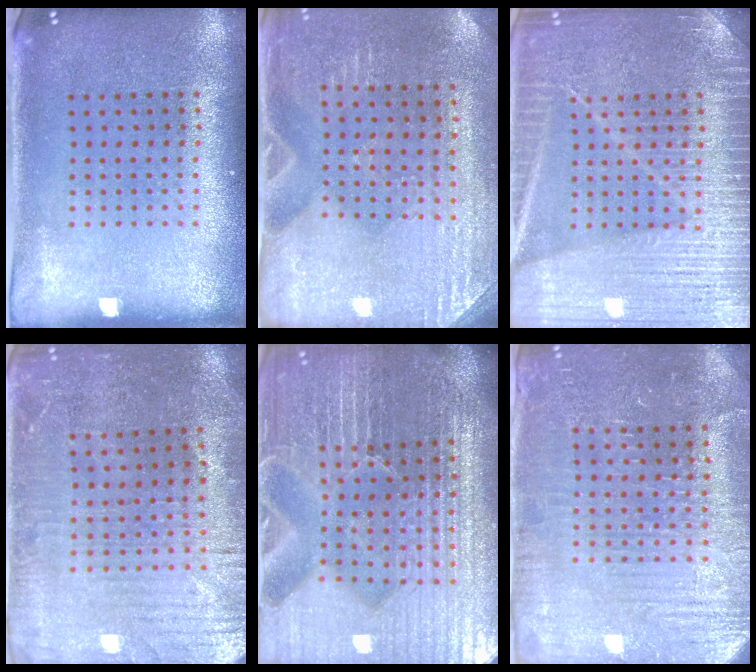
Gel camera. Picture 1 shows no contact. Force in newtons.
{"total": 3.0, "press": 2.9, "slide": 0.7}
{"total": 6.8, "press": 6.7, "slide": 1.0}
{"total": 1.4, "press": 1.3, "slide": 0.5}
{"total": 6.9, "press": 6.1, "slide": 3.3}
{"total": 3.7, "press": 3.6, "slide": 0.7}